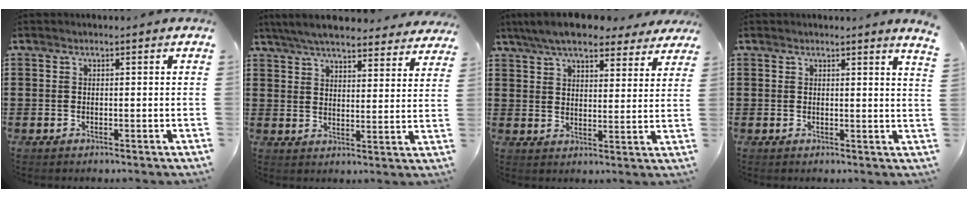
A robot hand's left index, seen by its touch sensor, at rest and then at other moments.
{"total": 6.3, "force": [5.9, 0.4, 2.0], "torque": [-0.062, -0.023, 0.106]}
{"total": 7.8, "force": [6.8, 1.6, 3.3], "torque": [-0.080, -0.014, 0.124]}
{"total": 1.5, "force": [1.3, -0.5, 0.7], "torque": [-0.016, -0.005, 0.024]}